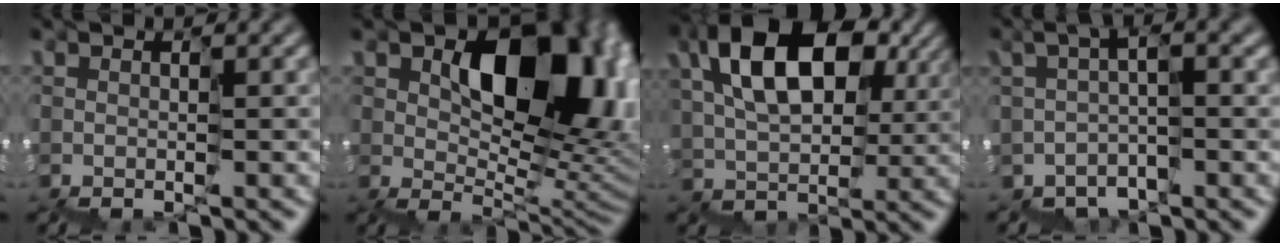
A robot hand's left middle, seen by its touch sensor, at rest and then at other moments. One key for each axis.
{"total": 10.0, "fx": 2.5, "fy": 6.4, "fz": 7.3, "tx": -0.075, "ty": -0.003, "tz": 0.047}
{"total": 8.8, "fx": 3.6, "fy": 5.6, "fz": 5.8, "tx": -0.103, "ty": 0.028, "tz": 0.060}
{"total": 2.1, "fx": -1.8, "fy": -0.4, "fz": -0.9, "tx": 0.013, "ty": -0.001, "tz": -0.031}